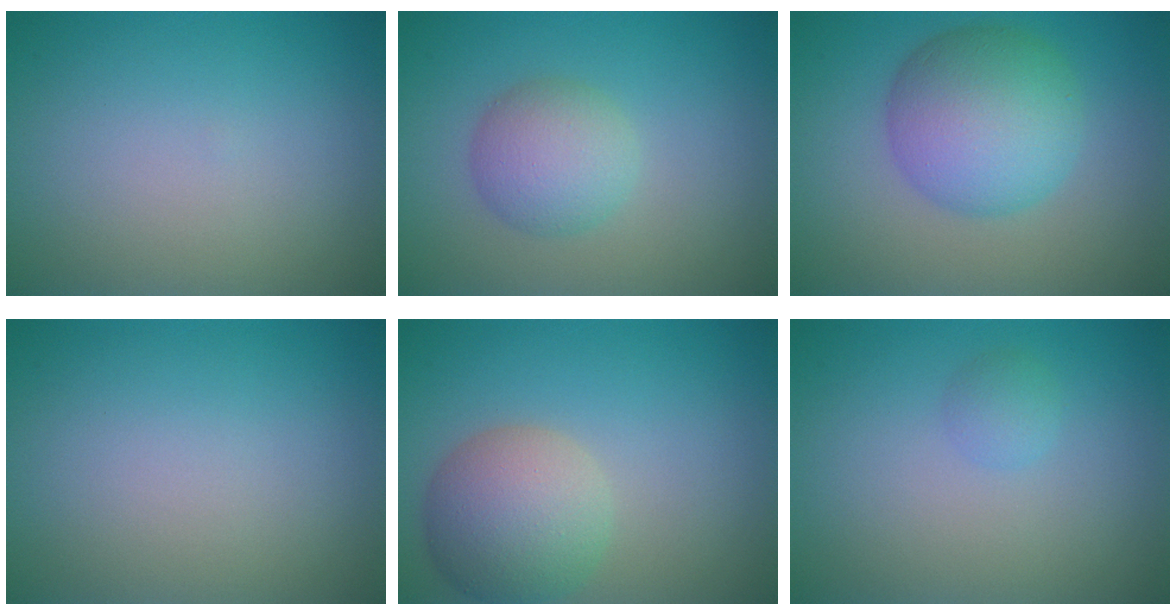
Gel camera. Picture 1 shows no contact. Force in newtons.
{"total": 3.6, "press": 3.6, "slide": 0.2}
{"total": 7.3, "press": 7.3, "slide": 0.0}
{"total": 0.0}
{"total": 5.9, "press": 5.8, "slide": 0.5}
{"total": 1.1, "press": 1.1, "slide": 0.0}